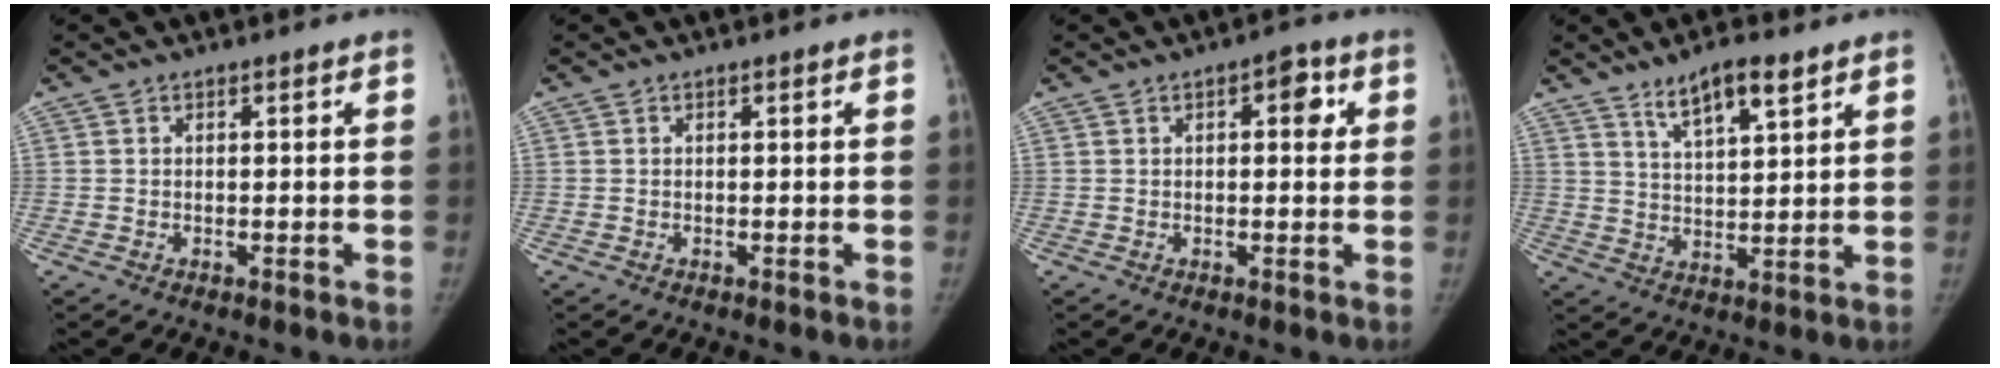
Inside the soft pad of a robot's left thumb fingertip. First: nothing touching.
{"total": 0.0}
{"total": 4.1, "force": [1.2, 2.0, 3.4], "torque": [-0.027, 0.003, 0.009]}
{"total": 8.2, "force": [5.6, 2.2, 5.6], "torque": [-0.087, -0.031, 0.100]}